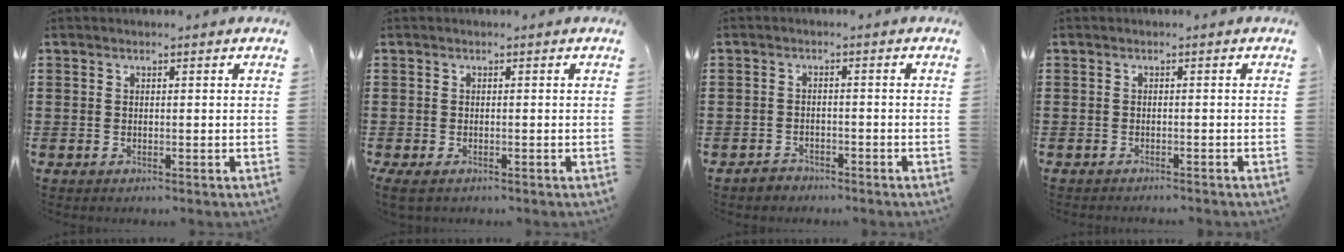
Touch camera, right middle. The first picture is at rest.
{"total": 0.6, "force": [-0.3, 0.3, 0.5], "torque": [-0.012, -0.002, -0.004]}
{"total": 1.6, "force": [-1.4, 0.6, 0.0], "torque": [-0.005, 0.003, -0.032]}
{"total": 0.7, "force": [-0.7, -0.1, 0.0], "torque": [-0.003, -0.001, -0.015]}